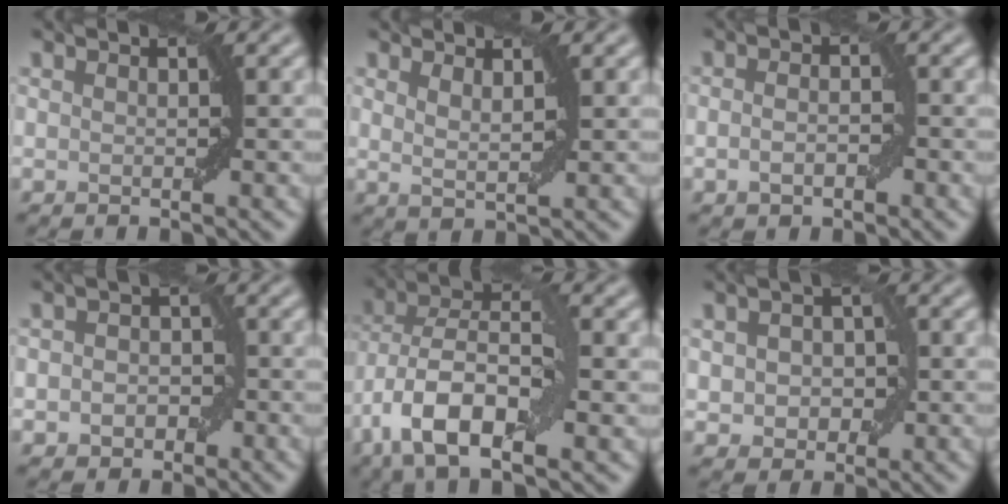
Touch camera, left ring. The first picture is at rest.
{"total": 1.7, "force": [1.2, 0.4, 1.2], "torque": [-0.018, -0.006, 0.023]}
{"total": 2.0, "force": [-0.7, 1.0, 1.5], "torque": [-0.029, 0.001, -0.012]}
{"total": 3.0, "force": [-0.7, 2.4, 1.7], "torque": [0.003, -0.002, -0.019]}
{"total": 10.1, "force": [-2.8, 5.3, 8.1], "torque": [-0.153, 0.011, -0.061]}
{"total": 3.5, "force": [0.1, 2.7, 2.2], "torque": [-0.035, -0.003, 0.001]}